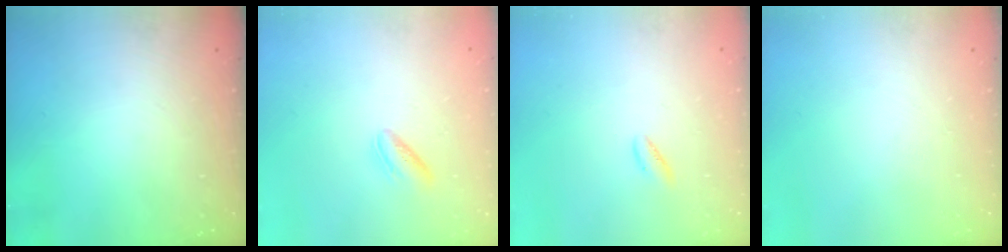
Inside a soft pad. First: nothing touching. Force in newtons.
{"total": 4.0, "press": 3.8, "slide": 1.0}
{"total": 3.3, "press": 3.0, "slide": 1.2}
{"total": 0.0}